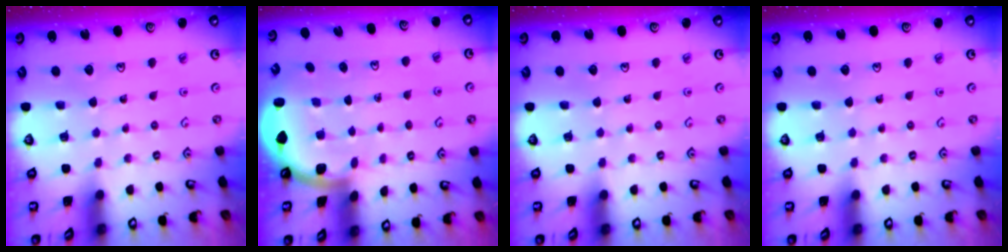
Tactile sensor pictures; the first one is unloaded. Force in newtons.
{"total": 1.6, "press": 1.6, "slide": 0.1}
{"total": 0.0}
{"total": 0.0}